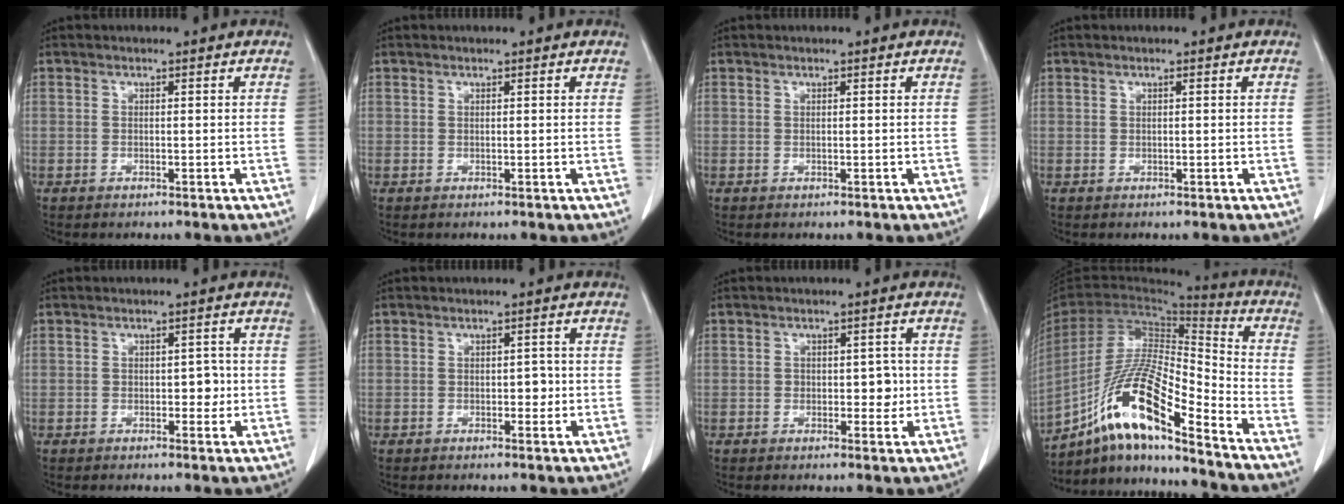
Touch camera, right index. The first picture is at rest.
{"total": 0.0}
{"total": 0.0}
{"total": 0.0}
{"total": 2.2, "force": [-0.3, 1.4, 1.7], "torque": [-0.015, 0.006, -0.002]}
{"total": 1.5, "force": [-0.3, 1.0, 1.2], "torque": [-0.009, 0.005, -0.002]}
{"total": 3.0, "force": [-0.3, 1.9, 2.2], "torque": [-0.021, 0.006, 0.000]}
{"total": 17.2, "force": [-11.6, 1.7, 12.6], "torque": [-0.252, -0.003, -0.210]}